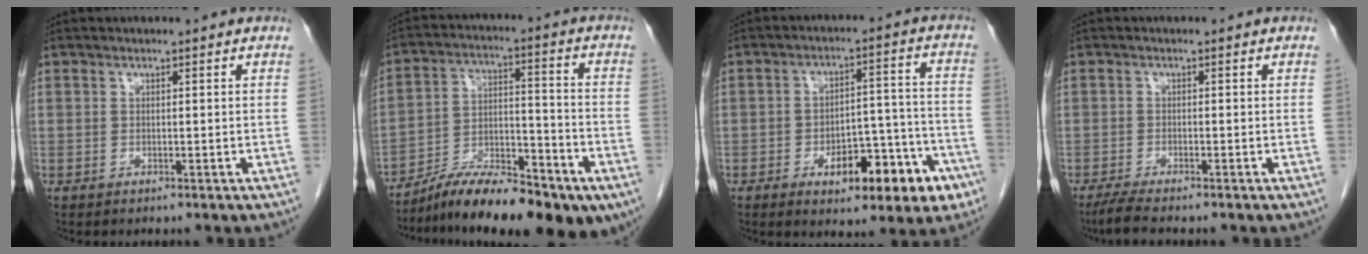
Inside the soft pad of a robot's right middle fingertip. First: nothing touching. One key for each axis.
{"total": 16.9, "fx": -12.4, "fy": 3.9, "fz": 10.8, "tx": -0.153, "ty": 0.014, "tz": -0.205}
{"total": 13.0, "fx": -6.3, "fy": 4.9, "fz": 10.2, "tx": -0.124, "ty": 0.028, "tz": -0.081}
{"total": 3.8, "fx": -3.2, "fy": 0.1, "fz": 2.1, "tx": -0.043, "ty": -0.010, "tz": -0.056}